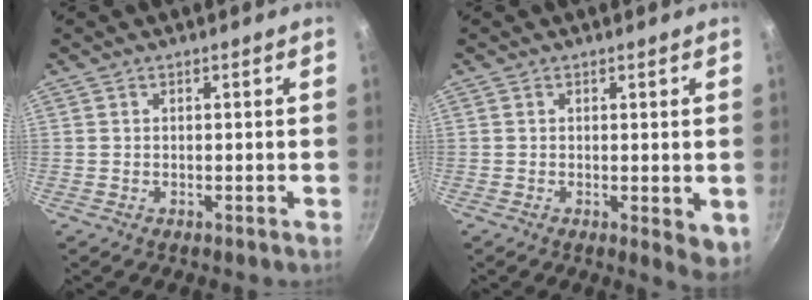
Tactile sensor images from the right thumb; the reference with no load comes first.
{"total": 4.5, "force": [-0.4, 1.7, 4.2], "torque": [-0.050, -0.013, -0.004]}